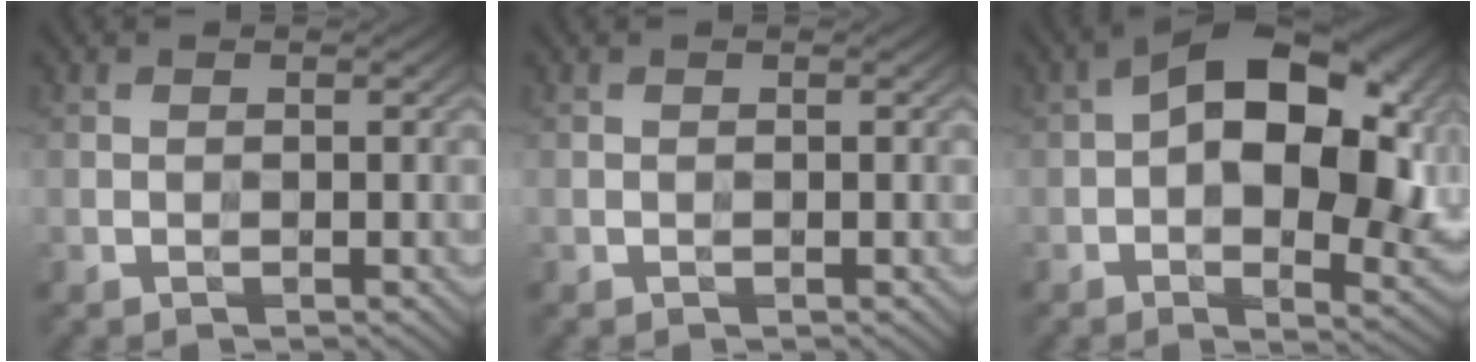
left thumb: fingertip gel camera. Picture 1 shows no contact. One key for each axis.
{"total": 0.0}
{"total": 17.4, "fx": 2.6, "fy": 10.0, "fz": 14.0, "tx": -0.204, "ty": 0.005, "tz": 0.038}